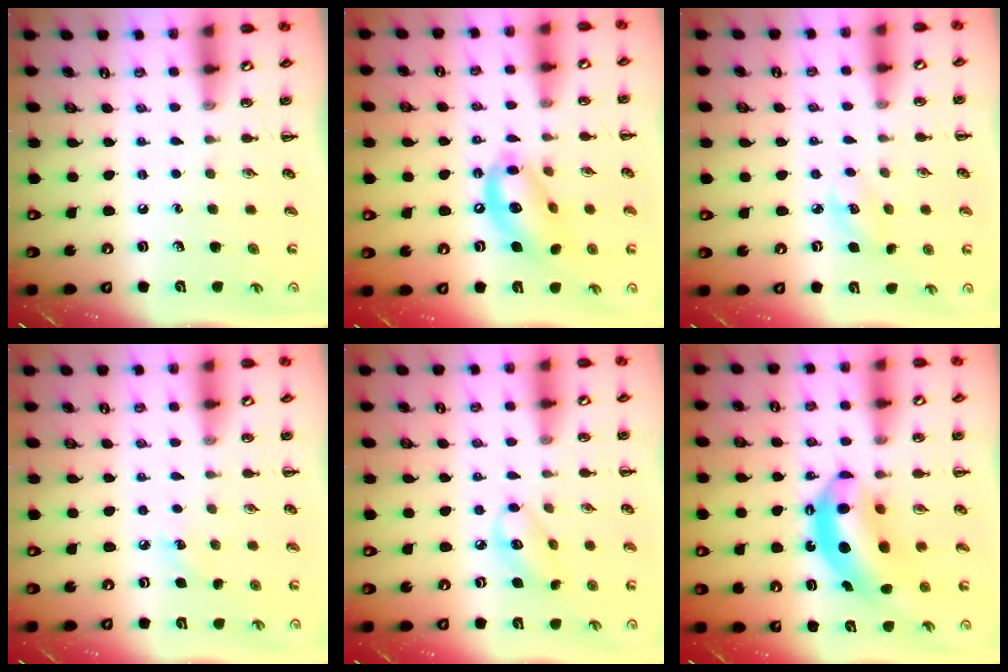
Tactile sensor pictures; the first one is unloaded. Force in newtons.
{"total": 14.6, "press": 14.2, "slide": 3.7}
{"total": 3.8, "press": 3.7, "slide": 1.0}
{"total": 4.8, "press": 4.6, "slide": 1.3}
{"total": 6.4, "press": 6.4, "slide": 0.6}
{"total": 12.6, "press": 12.2, "slide": 3.3}